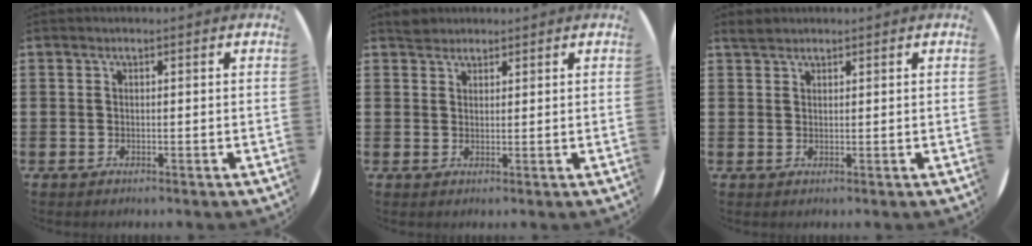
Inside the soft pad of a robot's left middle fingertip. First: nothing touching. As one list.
[{"total": 1.8, "force": [1.7, 0.7, -0.1], "torque": [0.006, 0.002, 0.033]}, {"total": 1.5, "force": [1.5, 0.4, 0.3], "torque": [0.000, 0.001, 0.027]}]